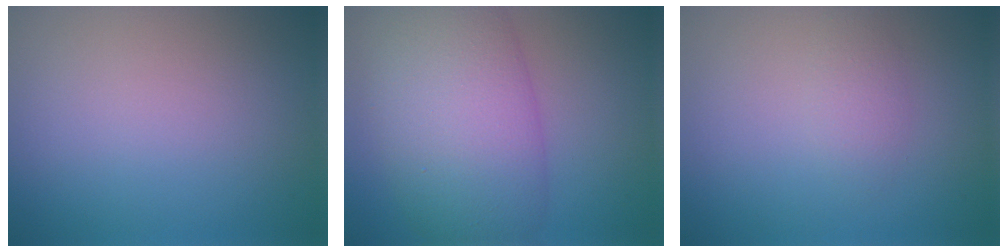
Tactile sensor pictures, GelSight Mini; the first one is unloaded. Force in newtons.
{"total": 10.8, "press": 10.8, "slide": 0.4}
{"total": 1.5, "press": 1.5, "slide": 0.0}